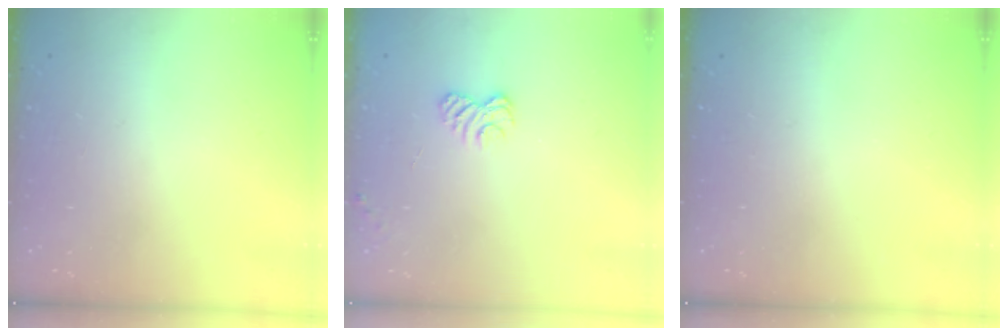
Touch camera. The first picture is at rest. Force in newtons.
{"total": 2.8, "press": 2.5, "slide": 1.3}
{"total": 0.0}